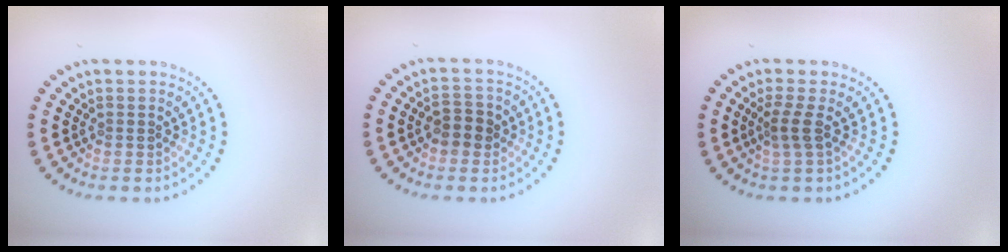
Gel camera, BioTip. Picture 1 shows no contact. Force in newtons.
{"total": 2.4, "press": 2.3, "slide": 0.6}
{"total": 2.1, "press": 1.4, "slide": 1.5}